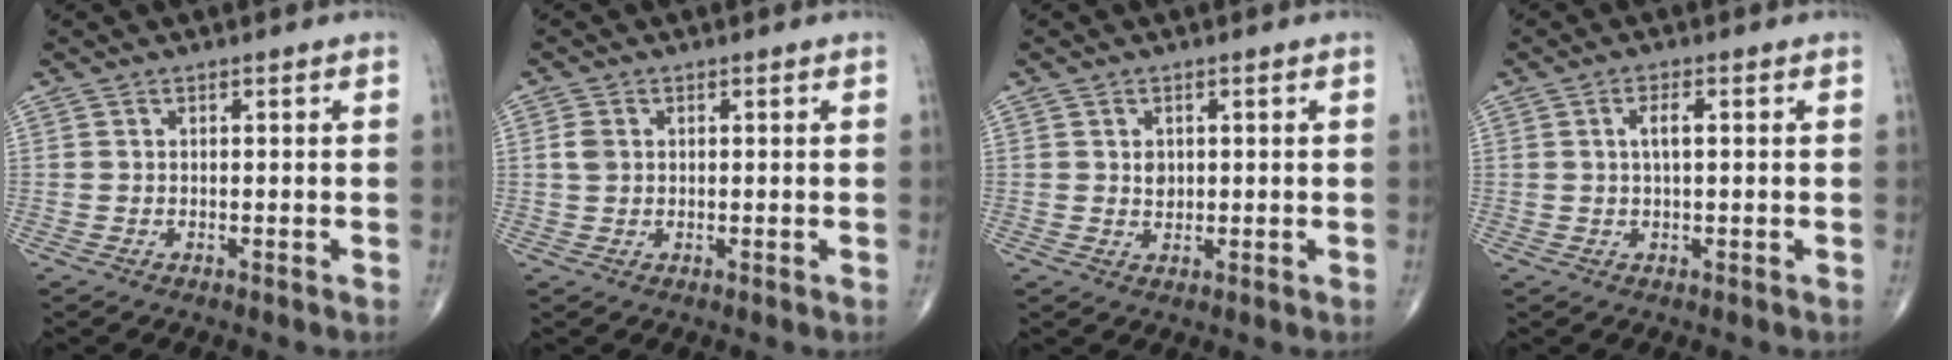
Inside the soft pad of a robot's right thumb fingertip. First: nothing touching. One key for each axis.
{"total": 2.1, "fx": 0.4, "fy": 1.6, "fz": 1.3, "tx": -0.025, "ty": 0.003, "tz": 0.008}
{"total": 2.0, "fx": 0.4, "fy": 1.6, "fz": 1.2, "tx": -0.009, "ty": -0.002, "tz": 0.009}
{"total": 2.7, "fx": 0.5, "fy": 0.9, "fz": 2.5, "tx": -0.048, "ty": 0.005, "tz": 0.007}